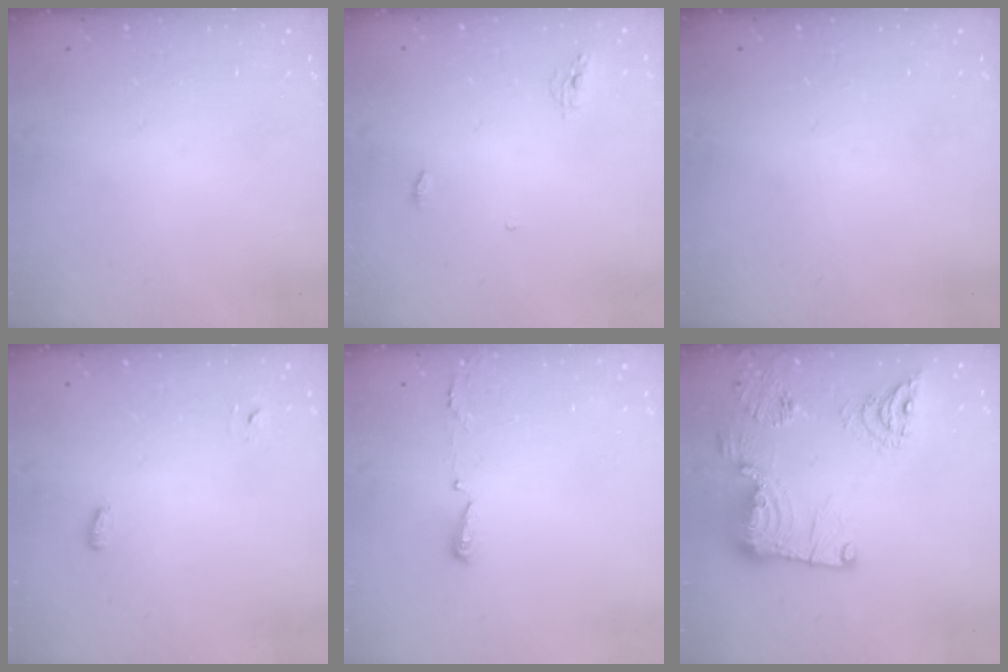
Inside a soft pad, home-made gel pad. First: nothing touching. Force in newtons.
{"total": 4.2, "press": 4.2, "slide": 0.4}
{"total": 0.0}
{"total": 2.8, "press": 2.7, "slide": 0.6}
{"total": 2.9, "press": 2.8, "slide": 0.6}
{"total": 19.2, "press": 19.2, "slide": 1.1}